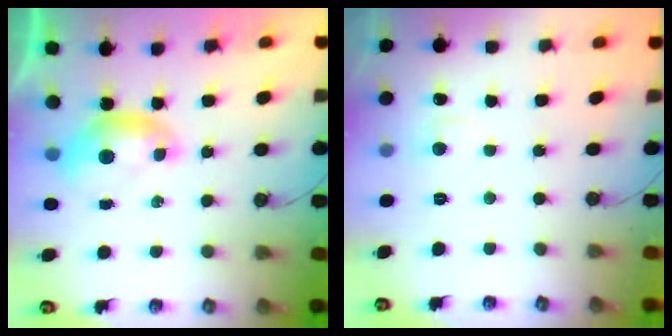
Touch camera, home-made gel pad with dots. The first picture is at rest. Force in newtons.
{"total": 2.1, "press": 2.0, "slide": 0.4}